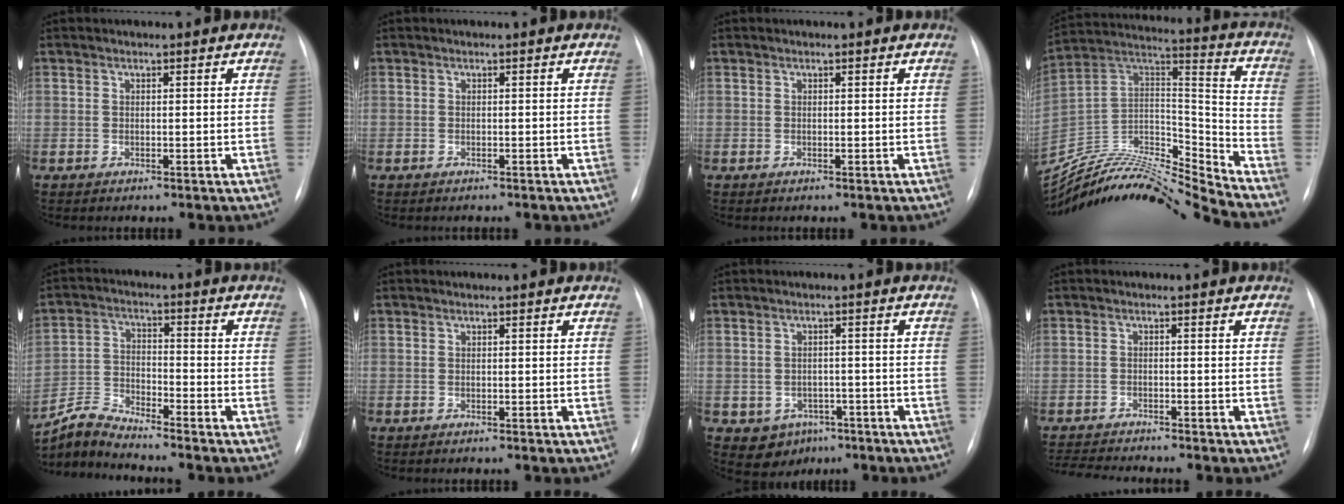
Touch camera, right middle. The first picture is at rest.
{"total": 0.9, "force": [-0.8, 0.3, 0.2], "torque": [-0.010, -0.002, -0.009]}
{"total": 0.0}
{"total": 21.0, "force": [-20.5, -0.6, 4.8], "torque": [-0.085, 0.041, -0.353]}
{"total": 6.2, "force": [-6.1, -0.9, -0.2], "torque": [-0.012, -0.007, -0.120]}
{"total": 0.0}
{"total": 5.2, "force": [-2.6, 4.2, 1.5], "torque": [-0.022, 0.008, -0.026]}
{"total": 5.7, "force": [-5.5, -0.8, 1.5], "torque": [-0.026, -0.017, -0.091]}